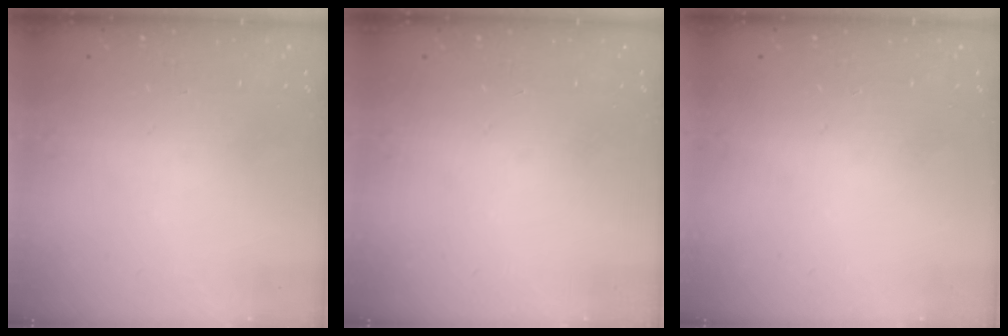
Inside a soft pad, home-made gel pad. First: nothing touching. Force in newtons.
{"total": 0.0}
{"total": 0.0}